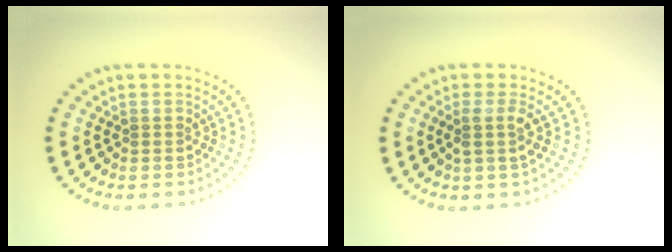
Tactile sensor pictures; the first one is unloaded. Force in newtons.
{"total": 1.7, "press": 1.3, "slide": 1.0}